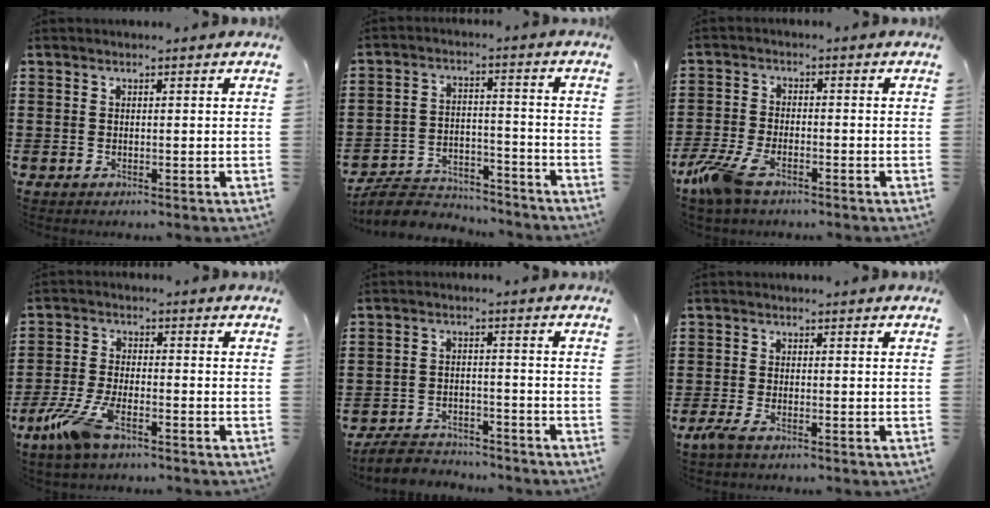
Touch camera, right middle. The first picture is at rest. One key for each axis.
{"total": 6.7, "fx": -6.4, "fy": 1.4, "fz": 1.0, "tx": -0.025, "ty": 0.016, "tz": -0.130}
{"total": 6.6, "fx": -4.1, "fy": 2.5, "fz": 4.6, "tx": -0.128, "ty": -0.013, "tz": -0.084}
{"total": 7.9, "fx": -4.6, "fy": 2.6, "fz": 6.0, "tx": -0.141, "ty": -0.012, "tz": -0.086}
{"total": 4.0, "fx": -3.9, "fy": 0.8, "fz": 0.2, "tx": -0.015, "ty": 0.006, "tz": -0.084}
{"total": 2.0, "fx": -1.2, "fy": 0.5, "fz": 1.6, "tx": -0.042, "ty": -0.007, "tz": -0.026}